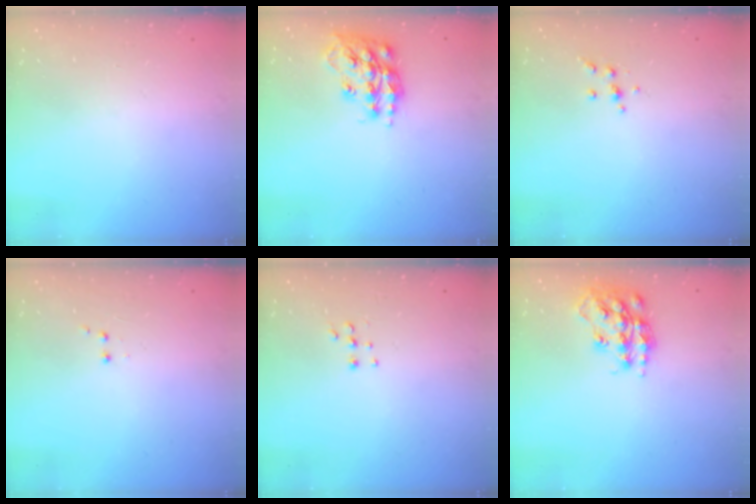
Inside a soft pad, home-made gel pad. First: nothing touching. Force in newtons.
{"total": 16.0, "press": 16.0, "slide": 1.2}
{"total": 4.0, "press": 3.8, "slide": 1.0}
{"total": 2.0, "press": 1.8, "slide": 0.9}
{"total": 5.3, "press": 5.2, "slide": 0.5}
{"total": 15.9, "press": 15.8, "slide": 1.0}